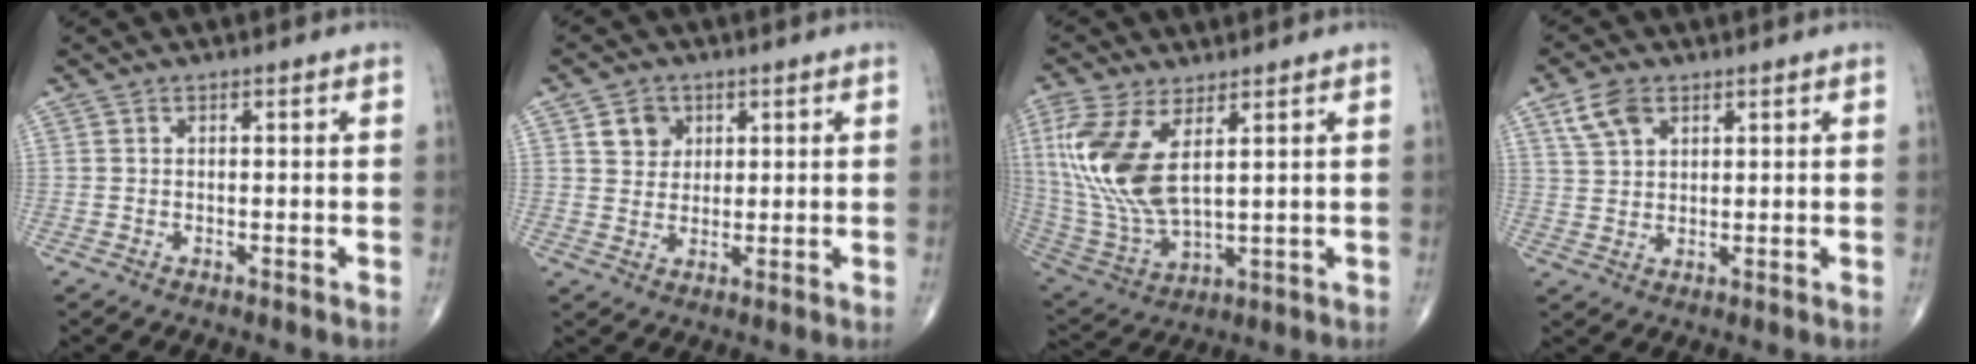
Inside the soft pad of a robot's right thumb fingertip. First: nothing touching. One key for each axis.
{"total": 4.9, "fx": 2.0, "fy": 4.1, "fz": 1.7, "tx": -0.007, "ty": -0.008, "tz": 0.035}
{"total": 15.5, "fx": 4.6, "fy": 7.0, "fz": 13.1, "tx": -0.299, "ty": -0.022, "tz": 0.105}
{"total": 5.8, "fx": 3.1, "fy": 3.5, "fz": 3.4, "tx": -0.057, "ty": -0.006, "tz": 0.063}